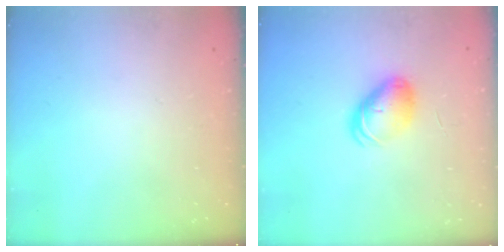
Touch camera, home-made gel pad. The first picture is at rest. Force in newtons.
{"total": 9.3, "press": 9.3, "slide": 1.1}